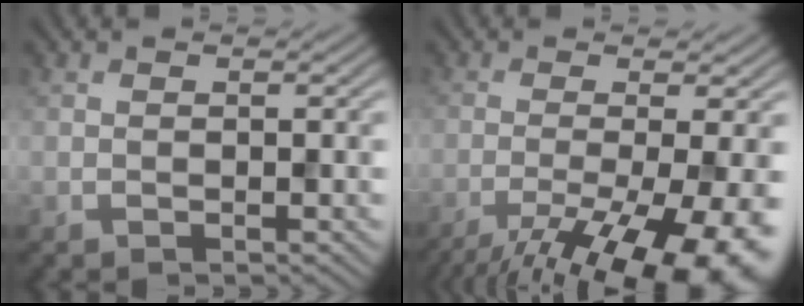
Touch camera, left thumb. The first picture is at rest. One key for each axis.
{"total": 14.5, "fx": -7.7, "fy": 3.5, "fz": 11.8, "tx": -0.182, "ty": -0.015, "tz": -0.108}